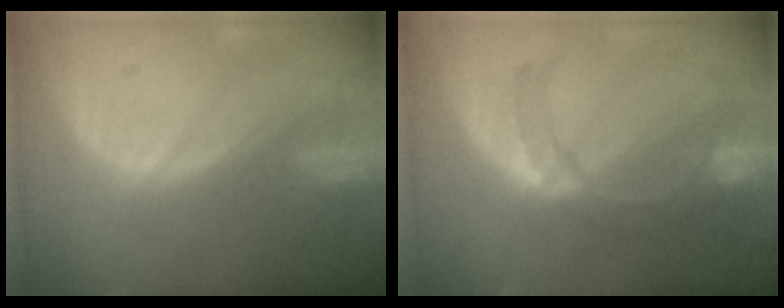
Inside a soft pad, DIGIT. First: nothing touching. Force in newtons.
{"total": 7.2, "press": 7.2, "slide": 0.8}